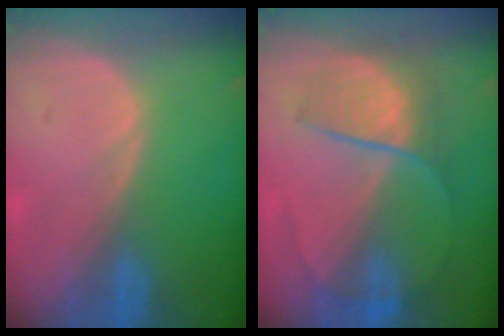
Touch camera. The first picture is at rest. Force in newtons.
{"total": 6.7, "press": 6.5, "slide": 1.6}